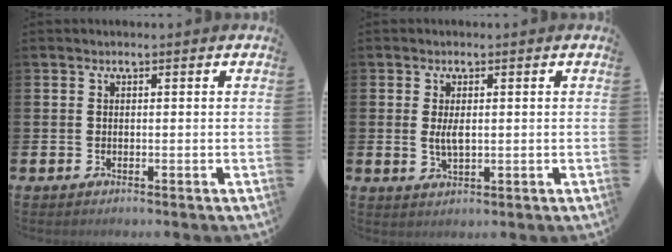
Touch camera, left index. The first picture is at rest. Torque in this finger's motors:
{"motor_torque": [0.34, 0.01, 0.08, 0.04]}